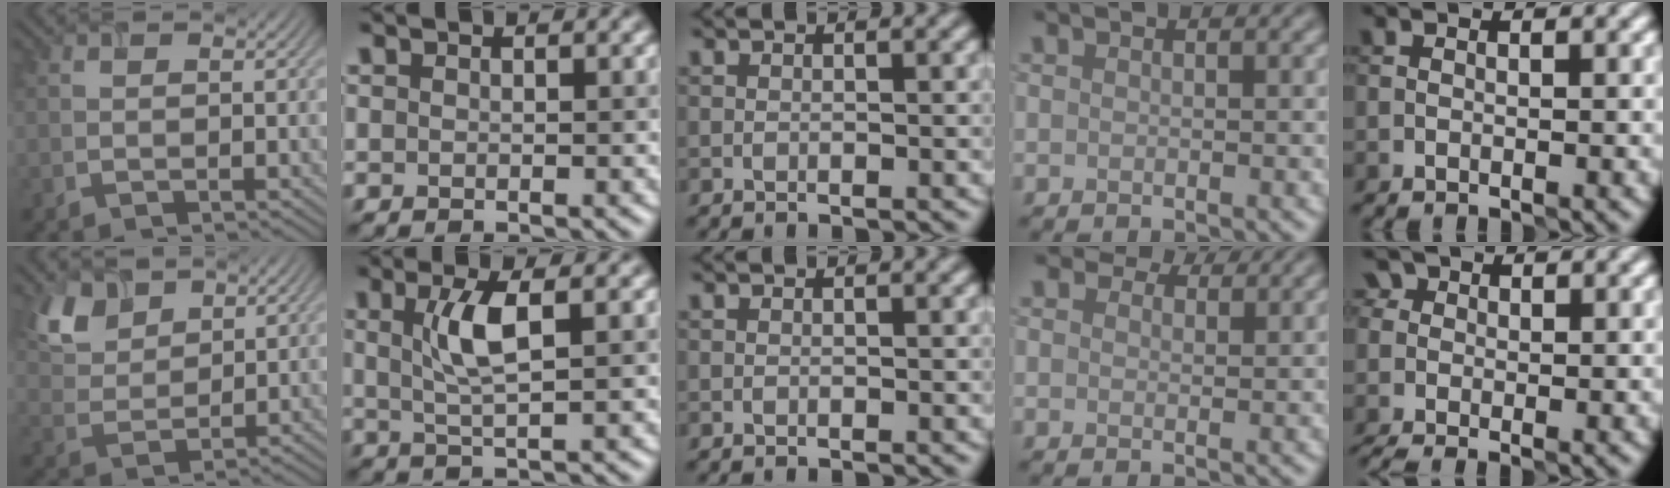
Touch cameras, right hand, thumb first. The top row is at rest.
{"thumb": {"total": 6.6, "force": [4.4, 3.5, 3.3], "torque": [-0.083, 0.001, 0.094]}, "index": {"total": 3.8, "force": [0.9, 0.8, 3.6], "torque": [-0.072, 0.004, 0.018]}, "ring": {"total": 3.1, "force": [2.6, 1.4, 1.1], "torque": [-0.023, -0.001, 0.028]}, "little": {"total": 2.4, "force": [-0.4, 2.0, 1.3], "torque": [-0.017, 0.013, -0.017]}}